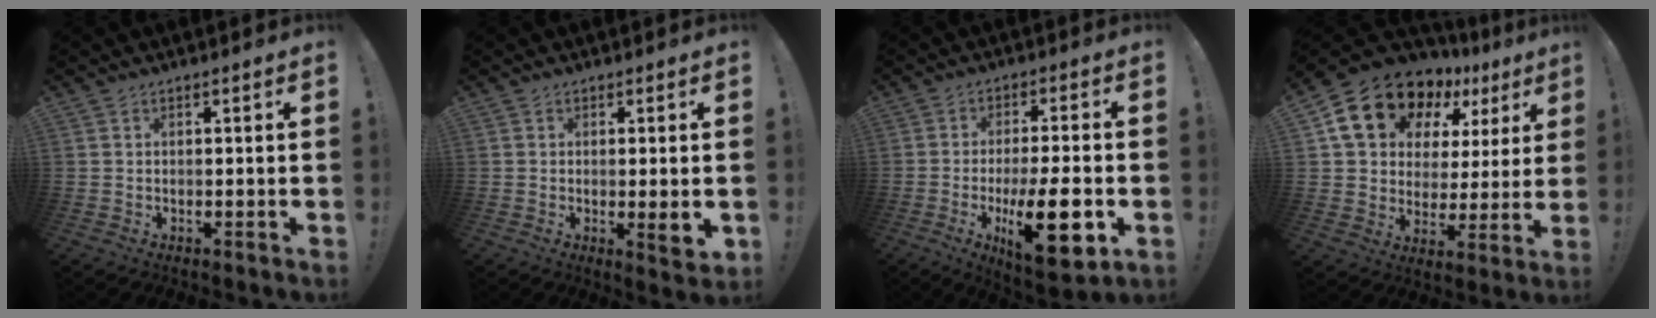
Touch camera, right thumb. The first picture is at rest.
{"total": 4.8, "force": [-0.5, 0.1, 4.8], "torque": [-0.058, -0.014, -0.009]}
{"total": 18.3, "force": [-5.8, 5.7, 16.4], "torque": [-0.250, 0.019, -0.081]}
{"total": 17.8, "force": [11.1, 11.1, 8.4], "torque": [-0.135, -0.069, 0.213]}